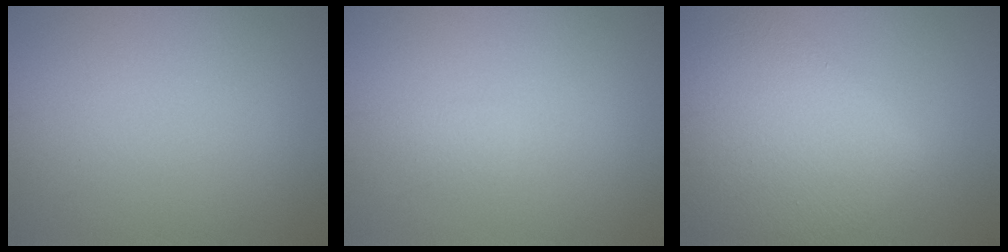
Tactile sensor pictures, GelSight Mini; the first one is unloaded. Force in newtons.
{"total": 0.9, "press": 0.9, "slide": 0.1}
{"total": 10.9, "press": 10.9, "slide": 0.7}